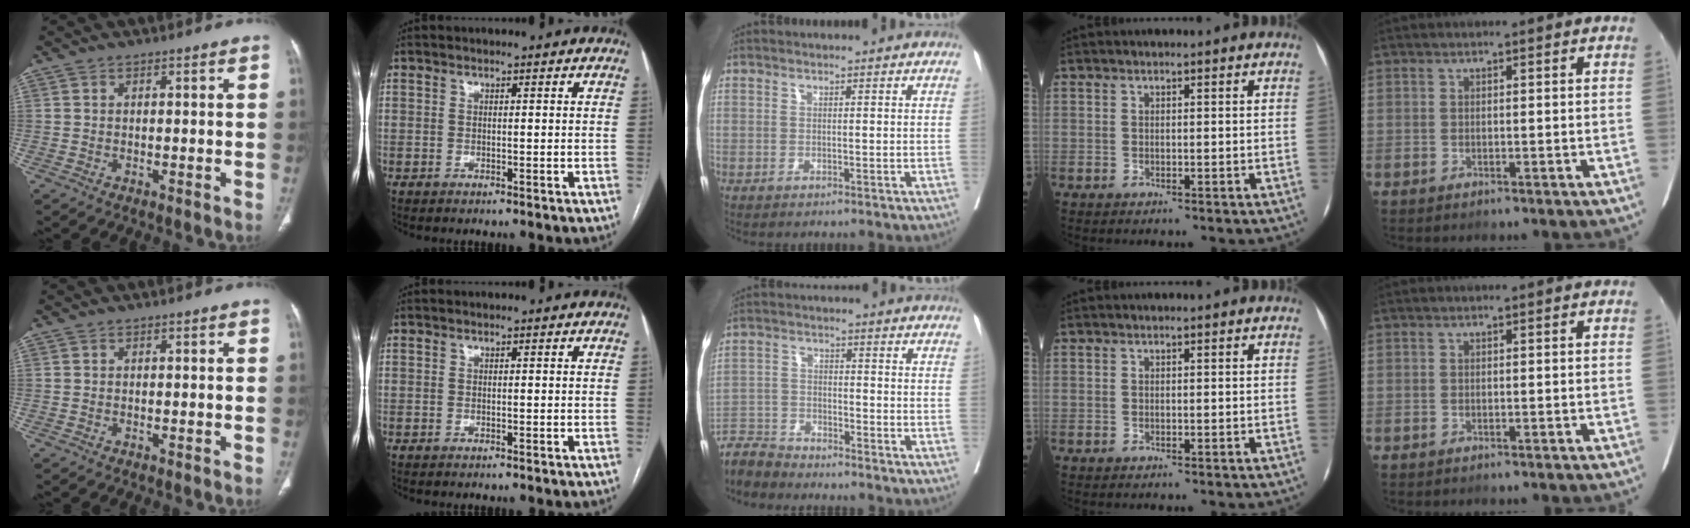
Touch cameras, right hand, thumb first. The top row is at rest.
{"middle": {"total": 5.0, "force": [-5.0, 0.3, -0.7], "torque": [0.015, -0.005, -0.096]}}